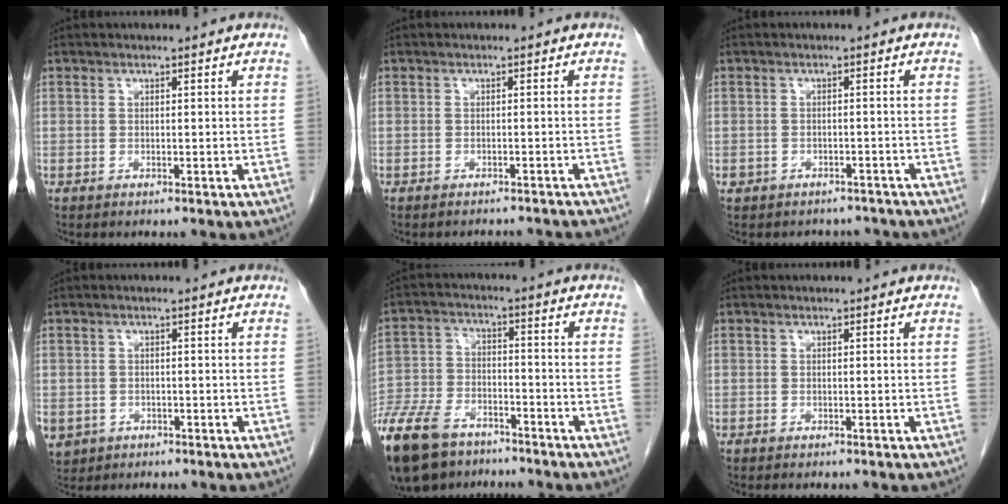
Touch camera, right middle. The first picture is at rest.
{"total": 5.4, "force": [-5.2, 1.0, 1.1], "torque": [-0.009, -0.004, -0.055]}
{"total": 4.6, "force": [-3.9, 2.5, 0.3], "torque": [-0.003, 0.020, -0.046]}
{"total": 5.8, "force": [-2.6, 5.0, 1.6], "torque": [-0.041, 0.000, -0.036]}
{"total": 16.4, "force": [-12.1, 7.5, 8.1], "torque": [-0.195, -0.023, -0.211]}
{"total": 0.7, "force": [-0.7, 0.0, 0.3], "torque": [-0.012, -0.005, -0.008]}